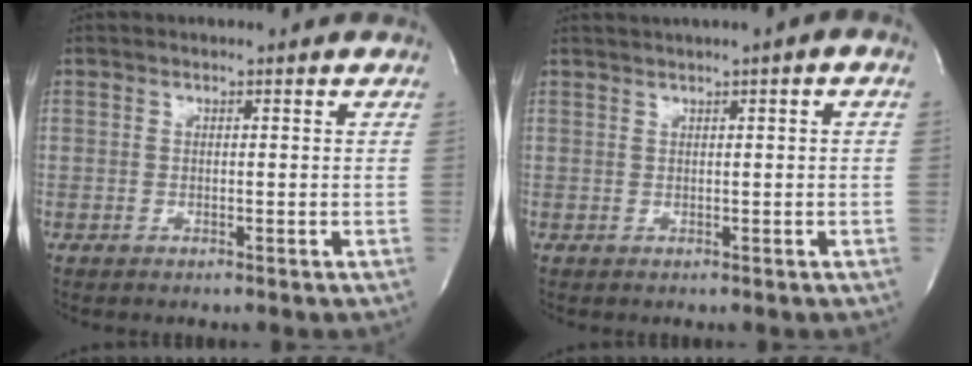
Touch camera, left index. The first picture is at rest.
{"total": 2.5, "force": [0.7, -0.1, 2.4], "torque": [-0.045, 0.007, 0.014]}